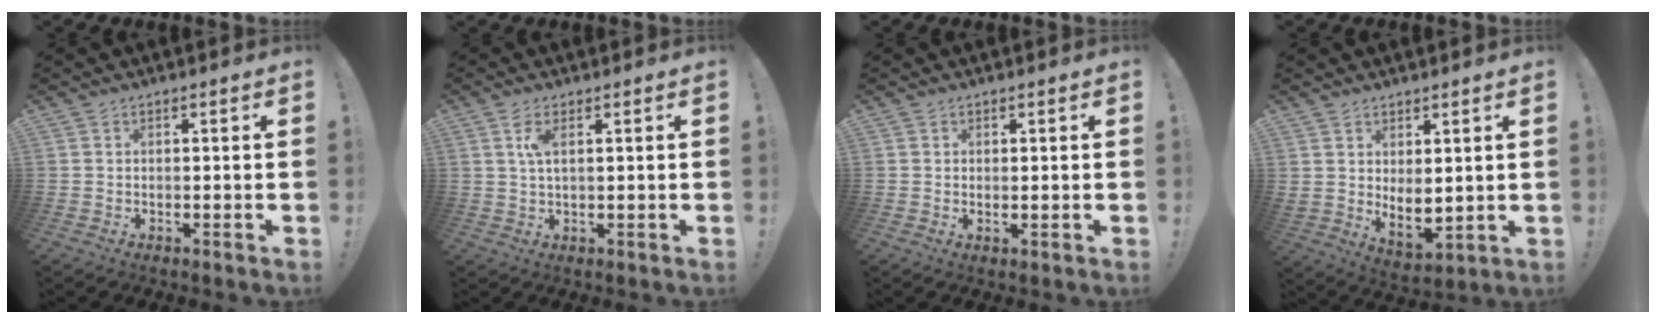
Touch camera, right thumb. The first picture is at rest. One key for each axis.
{"total": 4.1, "fx": 1.4, "fy": 1.1, "fz": 3.6, "tx": -0.065, "ty": -0.002, "tz": 0.022}
{"total": 0.9, "fx": 0.6, "fy": 0.2, "fz": 0.6, "tx": -0.001, "ty": -0.004, "tz": 0.009}
{"total": 6.0, "fx": 3.0, "fy": 3.1, "fz": 4.2, "tx": -0.049, "ty": -0.039, "tz": 0.063}